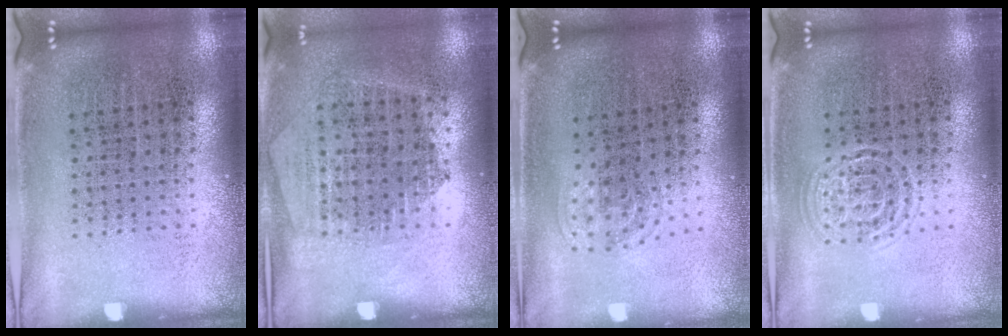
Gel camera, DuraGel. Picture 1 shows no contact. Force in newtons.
{"total": 1.3, "press": 1.2, "slide": 0.6}
{"total": 1.1, "press": 0.7, "slide": 0.8}
{"total": 1.5, "press": 1.5, "slide": 0.3}